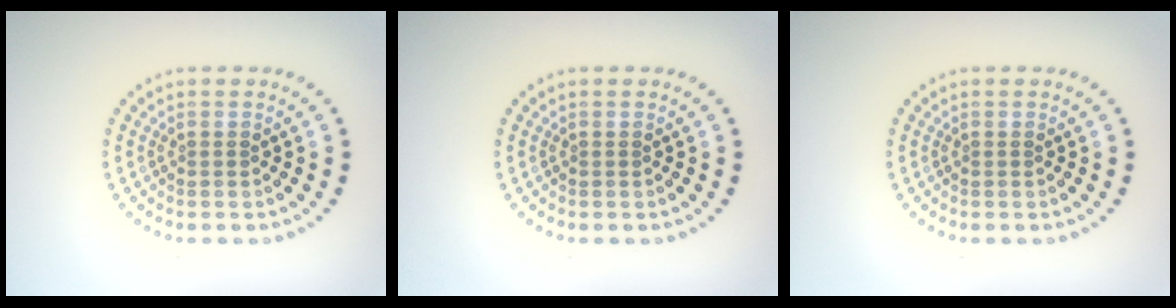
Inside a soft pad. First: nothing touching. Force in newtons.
{"total": 0.0}
{"total": 0.0}